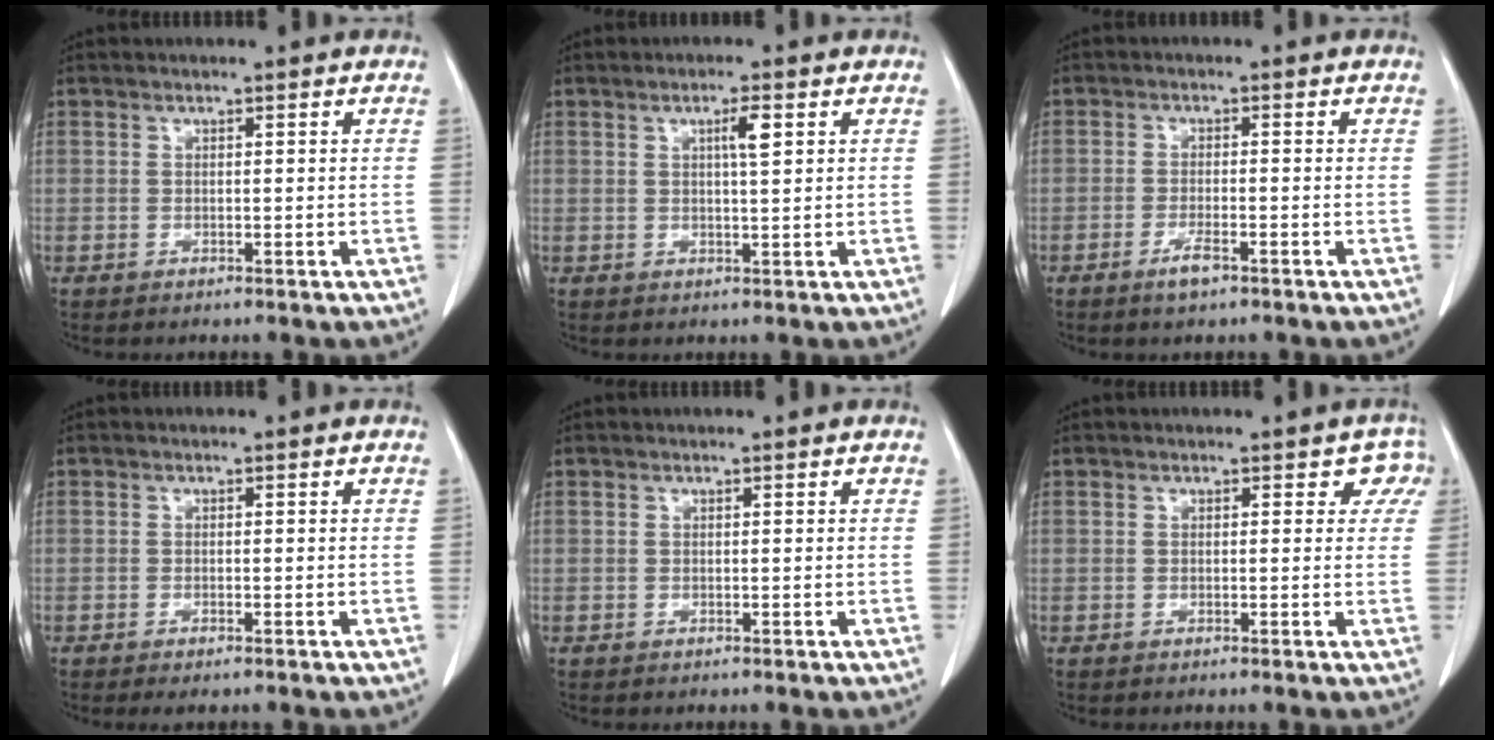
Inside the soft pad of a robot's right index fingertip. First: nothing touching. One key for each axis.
{"total": 2.9, "fx": 1.0, "fy": 0.1, "fz": 2.7, "tx": -0.045, "ty": 0.000, "tz": 0.016}
{"total": 2.9, "fx": -1.9, "fy": 0.5, "fz": 2.2, "tx": -0.043, "ty": -0.002, "tz": -0.034}
{"total": 1.3, "fx": -0.9, "fy": 0.1, "fz": 0.9, "tx": -0.016, "ty": -0.004, "tz": -0.013}
{"total": 0.0}
{"total": 2.5, "fx": 1.4, "fy": 1.7, "fz": 1.1, "tx": 0.013, "ty": 0.001, "tz": -0.001}